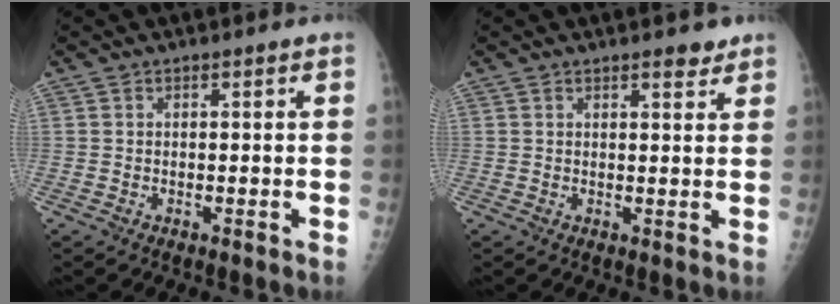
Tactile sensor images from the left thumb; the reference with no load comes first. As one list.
[{"total": 2.8, "force": [2.2, 0.9, 1.4], "torque": [-0.009, -0.013, 0.028]}]